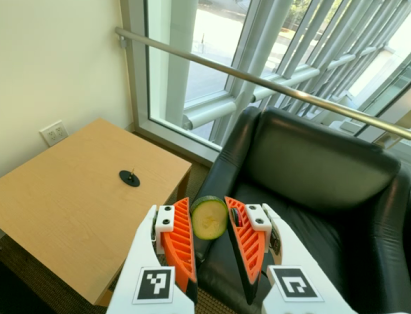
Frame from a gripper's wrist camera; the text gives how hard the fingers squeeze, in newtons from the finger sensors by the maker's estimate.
{"total": 8.1, "left": 7.9, "right": 8.4}